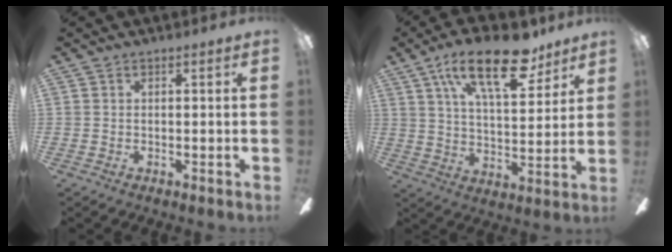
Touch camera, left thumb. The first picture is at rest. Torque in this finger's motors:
{"motor_torque": [0.43, 0.52, 1.61, -1.17, 0.33]}